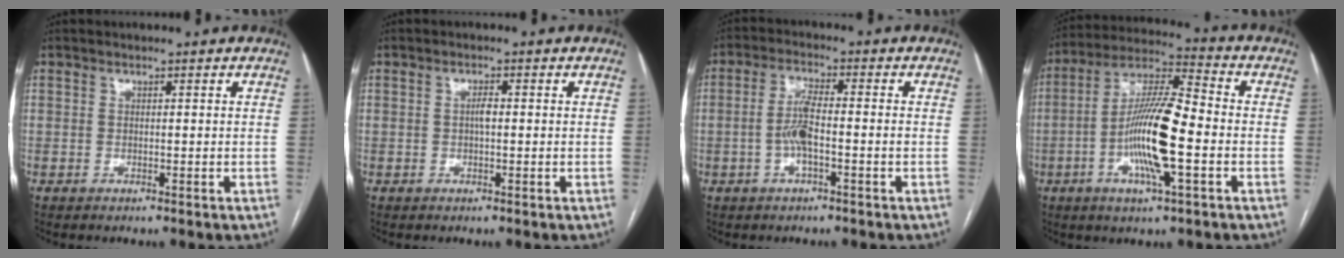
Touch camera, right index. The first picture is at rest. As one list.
[{"total": 1.4, "force": [0.0, 0.4, 1.4], "torque": [-0.026, 0.003, -0.001]}, {"total": 5.2, "force": [-1.2, 0.8, 5.0], "torque": [-0.106, 0.007, -0.024]}, {"total": 14.5, "force": [-3.3, 1.9, 14.0], "torque": [-0.269, 0.002, -0.063]}]